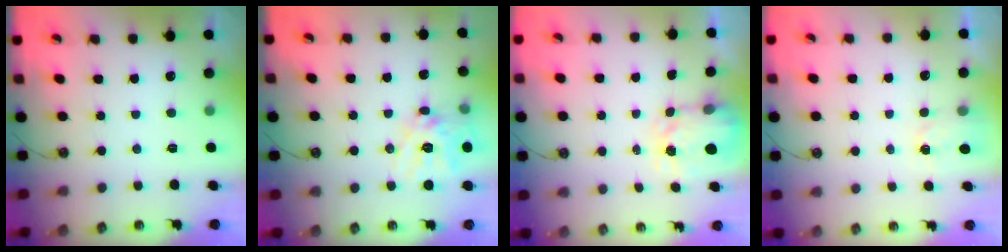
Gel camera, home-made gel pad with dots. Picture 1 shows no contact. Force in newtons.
{"total": 15.4, "press": 15.2, "slide": 2.1}
{"total": 3.6, "press": 3.6, "slide": 0.5}
{"total": 2.0, "press": 2.0, "slide": 0.4}